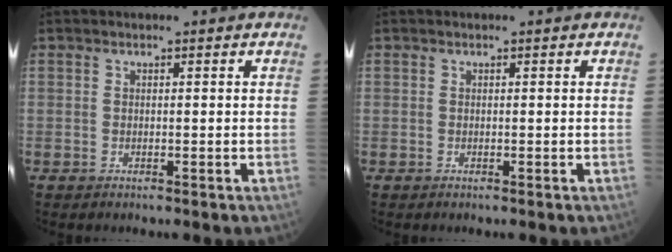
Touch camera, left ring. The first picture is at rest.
{"total": 0.0}